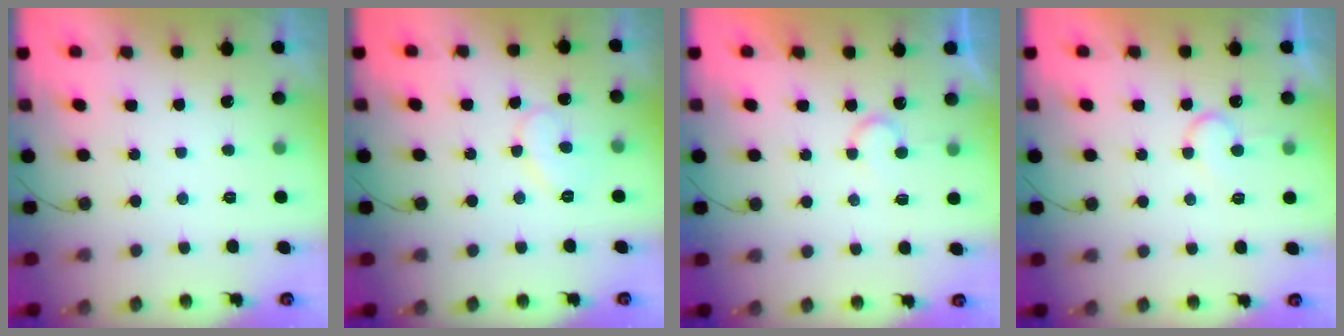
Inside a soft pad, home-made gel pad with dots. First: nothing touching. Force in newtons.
{"total": 8.2, "press": 8.2, "slide": 0.4}
{"total": 5.8, "press": 5.8, "slide": 0.1}
{"total": 7.6, "press": 7.5, "slide": 0.8}